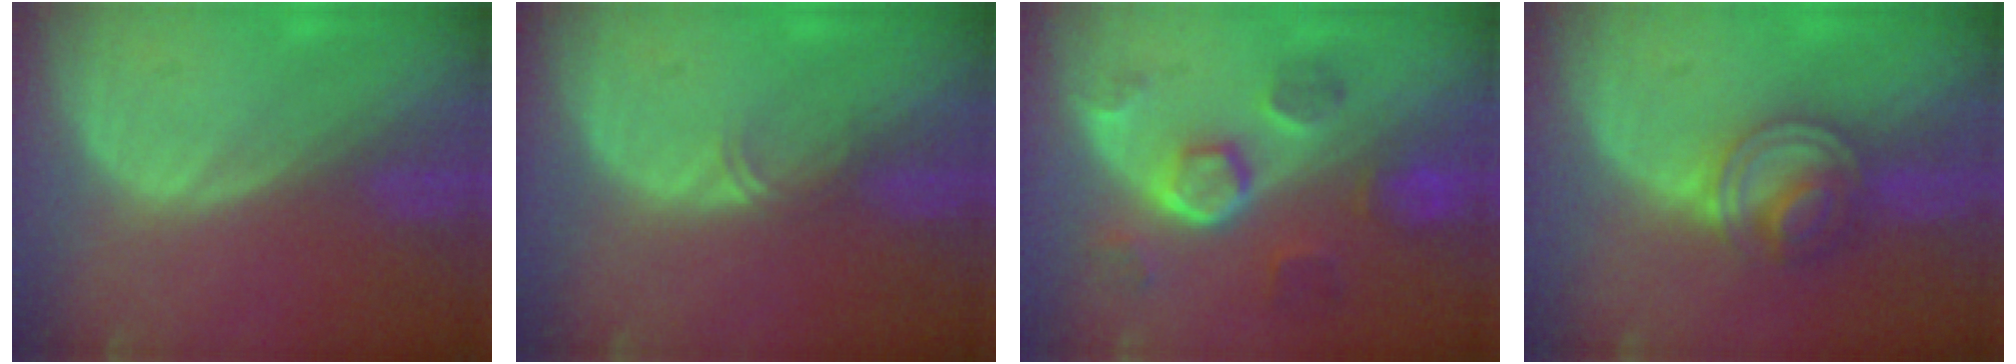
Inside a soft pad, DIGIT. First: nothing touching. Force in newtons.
{"total": 1.4, "press": 1.1, "slide": 0.9}
{"total": 8.6, "press": 7.7, "slide": 3.9}
{"total": 6.1, "press": 6.0, "slide": 0.9}